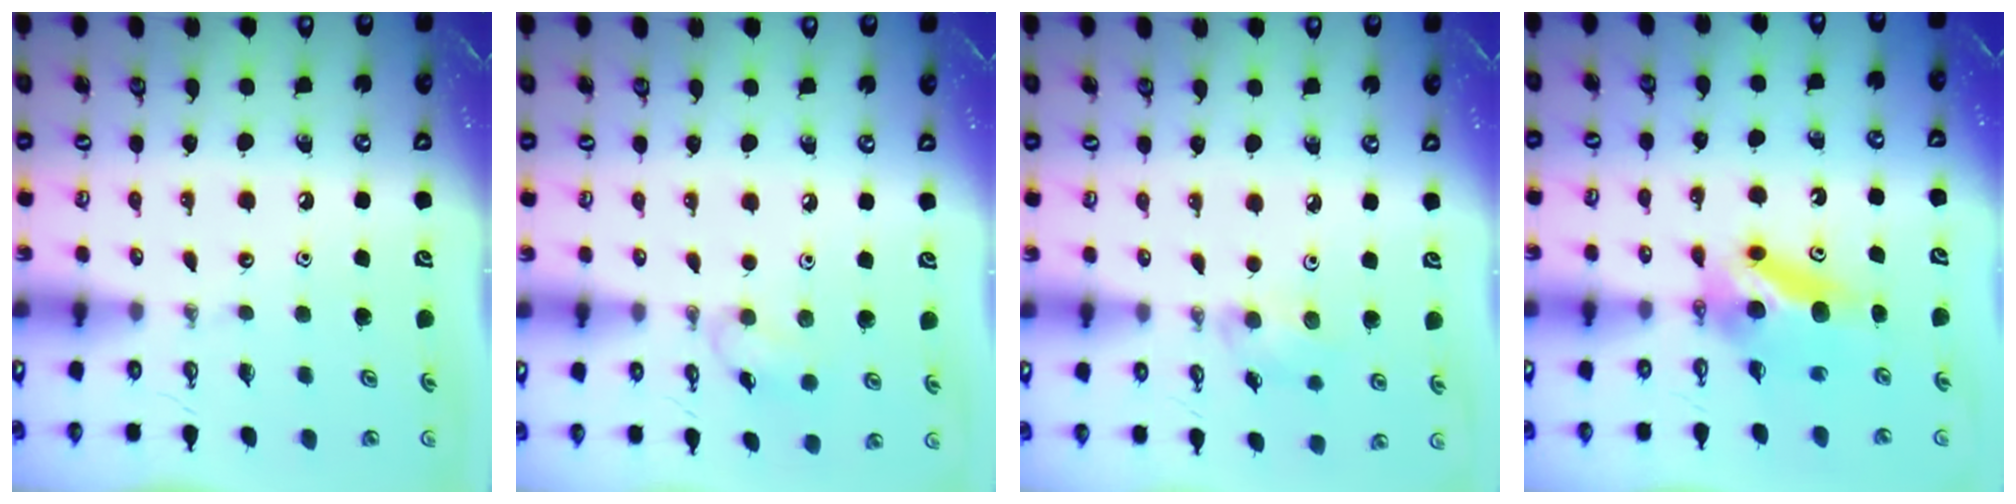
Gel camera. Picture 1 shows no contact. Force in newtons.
{"total": 6.6, "press": 6.6, "slide": 0.6}
{"total": 6.9, "press": 5.4, "slide": 4.3}
{"total": 6.5, "press": 6.4, "slide": 0.8}